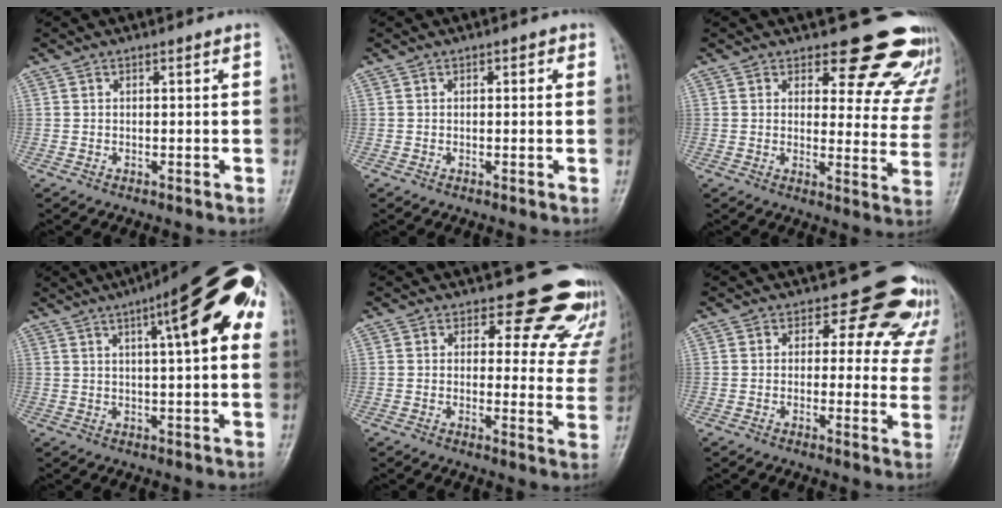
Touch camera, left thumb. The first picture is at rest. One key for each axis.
{"total": 1.2, "fx": 0.4, "fy": 0.7, "fz": 0.8, "tx": -0.001, "ty": 0.002, "tz": 0.001}
{"total": 16.6, "fx": 14.6, "fy": 6.3, "fz": 4.6, "tx": 0.006, "ty": -0.120, "tz": 0.147}
{"total": 18.1, "fx": 6.4, "fy": 4.5, "fz": 16.4, "tx": -0.210, "ty": 0.021, "tz": 0.079}
{"total": 14.3, "fx": 12.6, "fy": 6.2, "fz": 2.9, "tx": 0.028, "ty": -0.096, "tz": 0.116}
{"total": 11.4, "fx": 8.6, "fy": 6.6, "fz": 3.3, "tx": 0.024, "ty": -0.038, "tz": 0.070}